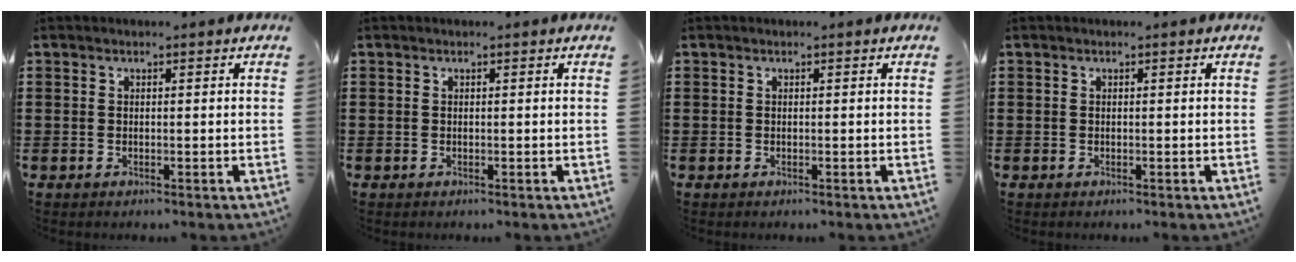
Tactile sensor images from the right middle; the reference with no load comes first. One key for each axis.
{"total": 0.0}
{"total": 0.0}
{"total": 0.0}